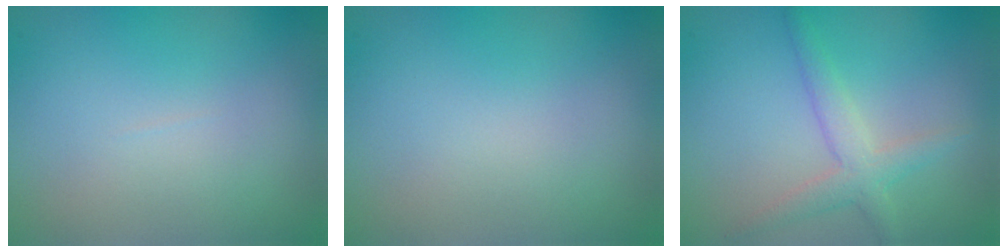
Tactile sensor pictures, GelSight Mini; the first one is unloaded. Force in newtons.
{"total": 0.0}
{"total": 2.8, "press": 2.7, "slide": 0.3}